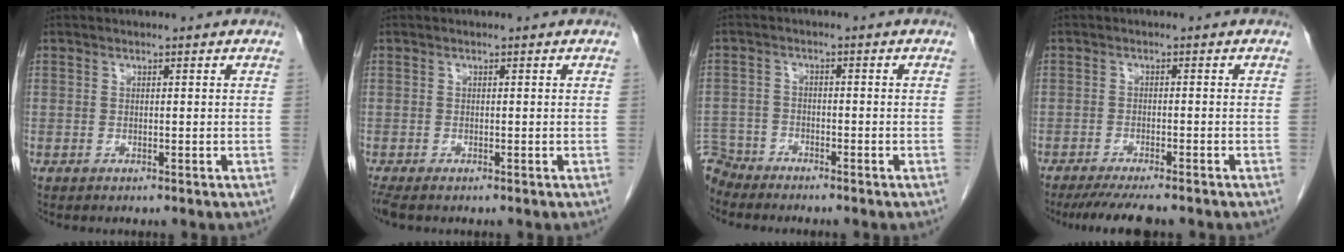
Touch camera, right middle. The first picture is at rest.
{"total": 2.1, "force": [-1.7, 0.4, 1.1], "torque": [-0.021, -0.008, -0.027]}
{"total": 5.2, "force": [-5.0, 1.4, -0.5], "torque": [0.017, -0.005, -0.096]}
{"total": 7.8, "force": [-6.7, 0.8, 4.0], "torque": [-0.056, -0.016, -0.103]}